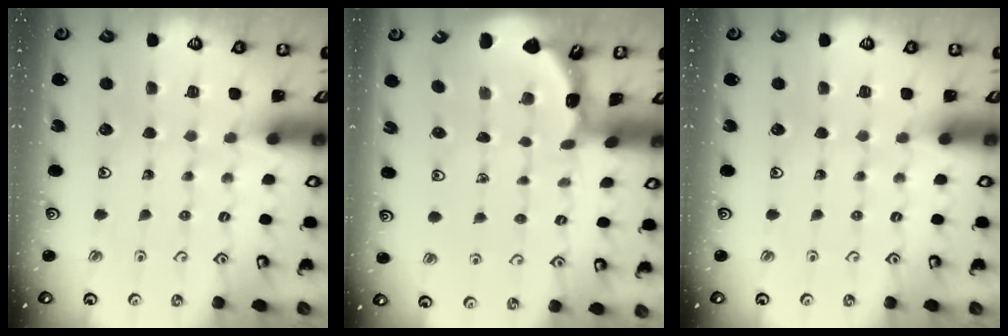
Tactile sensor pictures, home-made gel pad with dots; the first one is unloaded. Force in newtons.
{"total": 1.8, "press": 1.8, "slide": 0.1}
{"total": 0.0}